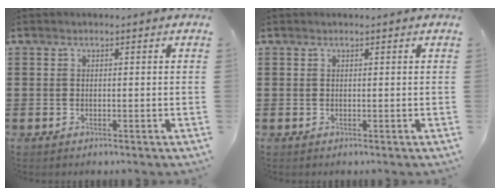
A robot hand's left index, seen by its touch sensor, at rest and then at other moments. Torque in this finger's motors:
{"motor_torque": [0.34, 0.28, 0.06, -0.01]}